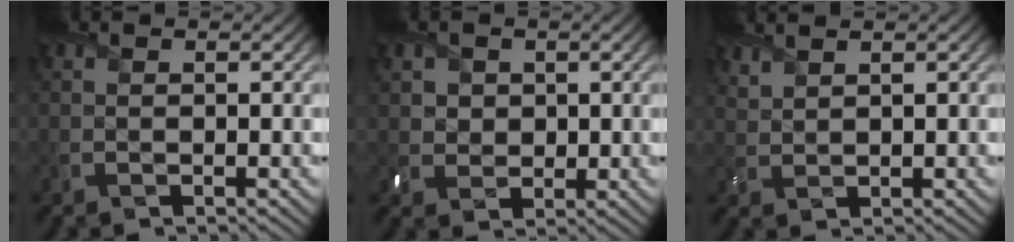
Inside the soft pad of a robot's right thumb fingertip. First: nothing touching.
{"total": 3.0, "force": [1.0, 2.7, 0.8], "torque": [-0.032, -0.008, 0.019]}
{"total": 2.1, "force": [2.0, 0.3, 0.5], "torque": [-0.021, 0.004, 0.046]}